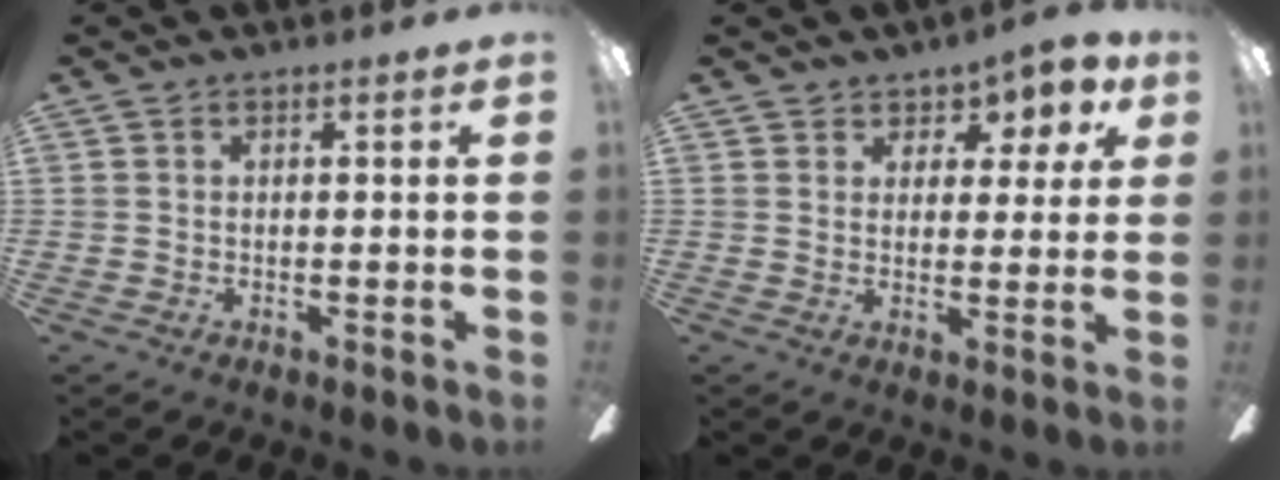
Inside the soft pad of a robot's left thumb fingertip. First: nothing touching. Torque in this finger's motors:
{"motor_torque": [0.05, 0.19, -0.17, -0.07, 0.00]}